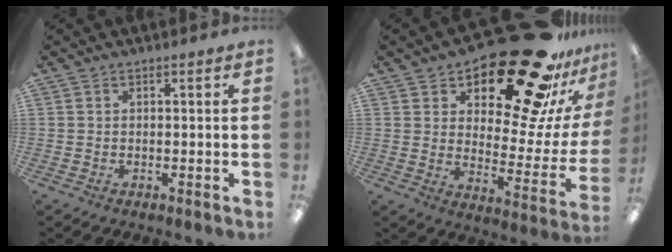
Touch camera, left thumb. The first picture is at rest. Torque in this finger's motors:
{"motor_torque": [0.78, 0.94, 1.30, -1.47, 0.06]}